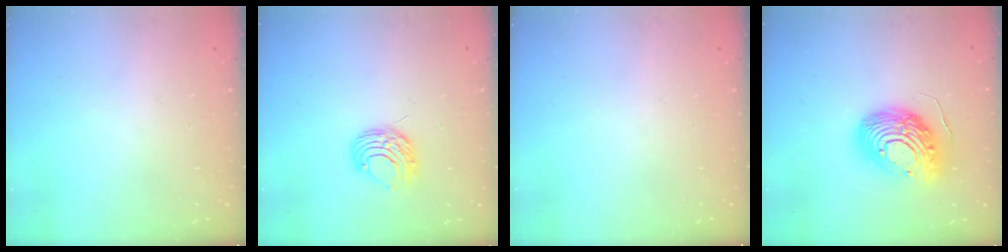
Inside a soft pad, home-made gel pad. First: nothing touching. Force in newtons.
{"total": 7.4, "press": 7.4, "slide": 0.7}
{"total": 0.0}
{"total": 17.3, "press": 17.2, "slide": 1.6}